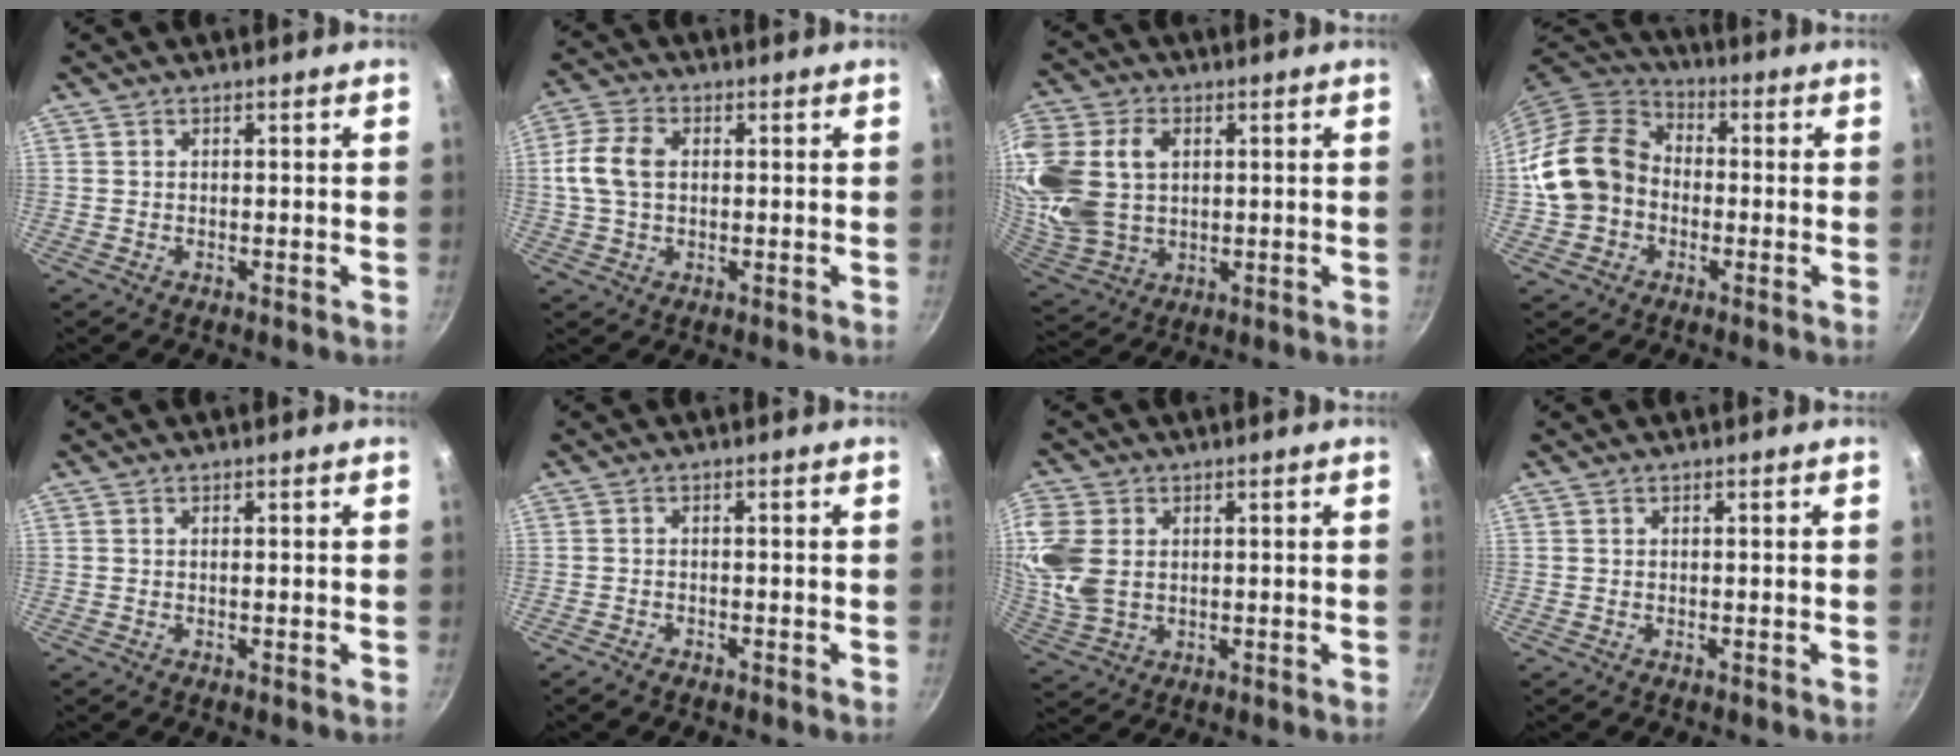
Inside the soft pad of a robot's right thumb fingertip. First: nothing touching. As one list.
[{"total": 8.0, "force": [0.8, 5.5, 5.8], "torque": [-0.113, 0.017, 0.008]}, {"total": 21.5, "force": [4.2, 15.8, 13.9], "torque": [-0.323, 0.007, 0.090]}, {"total": 14.9, "force": [-1.7, 12.4, 8.2], "torque": [-0.130, 0.040, -0.042]}, {"total": 0.0}, {"total": 1.5, "force": [-1.3, 0.6, 0.5], "torque": [-0.018, 0.013, -0.024]}, {"total": 9.9, "force": [1.3, 7.3, 6.6], "torque": [-0.135, -0.007, 0.029]}, {"total": 0.0}]